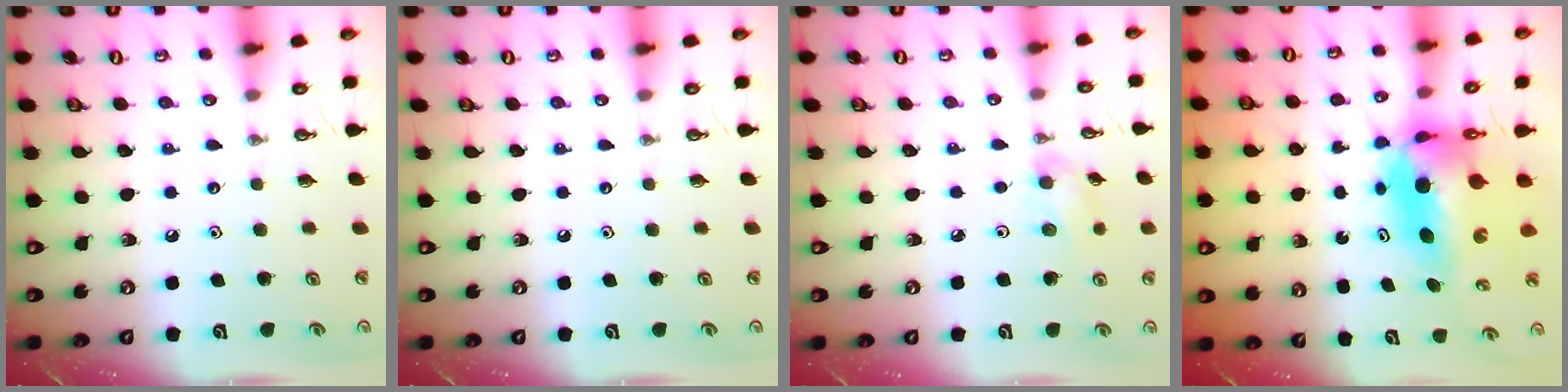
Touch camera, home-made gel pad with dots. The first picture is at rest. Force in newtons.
{"total": 0.0}
{"total": 5.7, "press": 5.5, "slide": 1.6}
{"total": 9.9, "press": 9.2, "slide": 3.6}